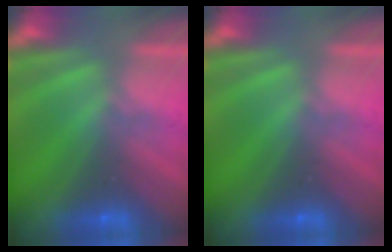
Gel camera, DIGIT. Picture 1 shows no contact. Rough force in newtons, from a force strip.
{"total": 0.0}